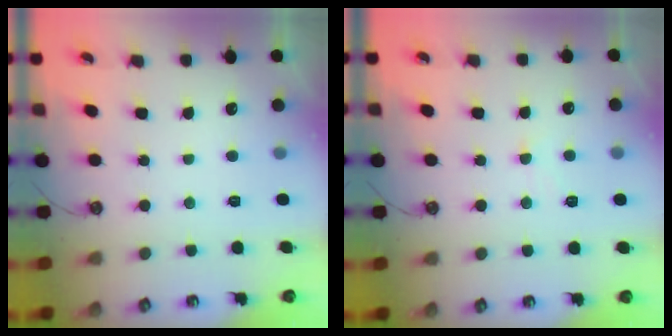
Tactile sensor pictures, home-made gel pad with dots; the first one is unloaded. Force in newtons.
{"total": 1.5, "press": 1.4, "slide": 0.4}